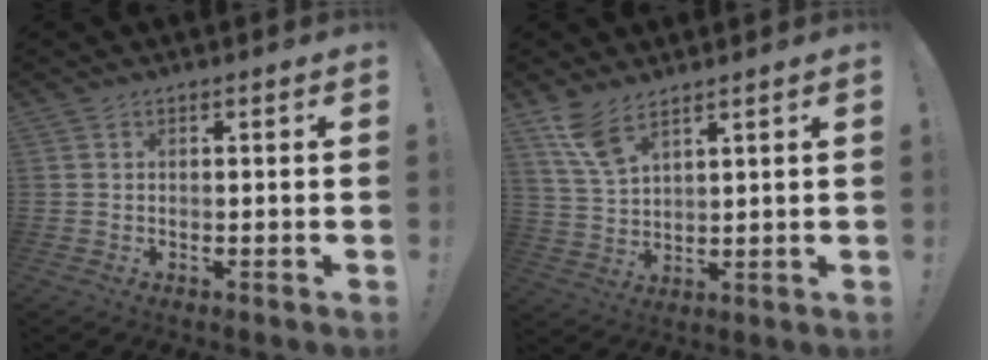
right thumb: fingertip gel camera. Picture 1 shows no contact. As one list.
[{"total": 7.9, "force": [5.9, 2.6, 4.6], "torque": [-0.079, -0.034, 0.110]}]